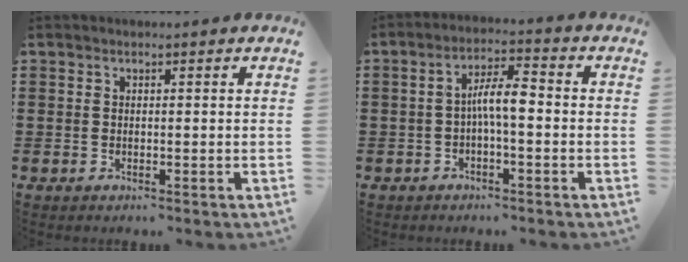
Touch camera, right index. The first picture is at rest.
{"total": 5.6, "force": [-0.5, 1.6, 5.4], "torque": [-0.106, 0.010, -0.015]}